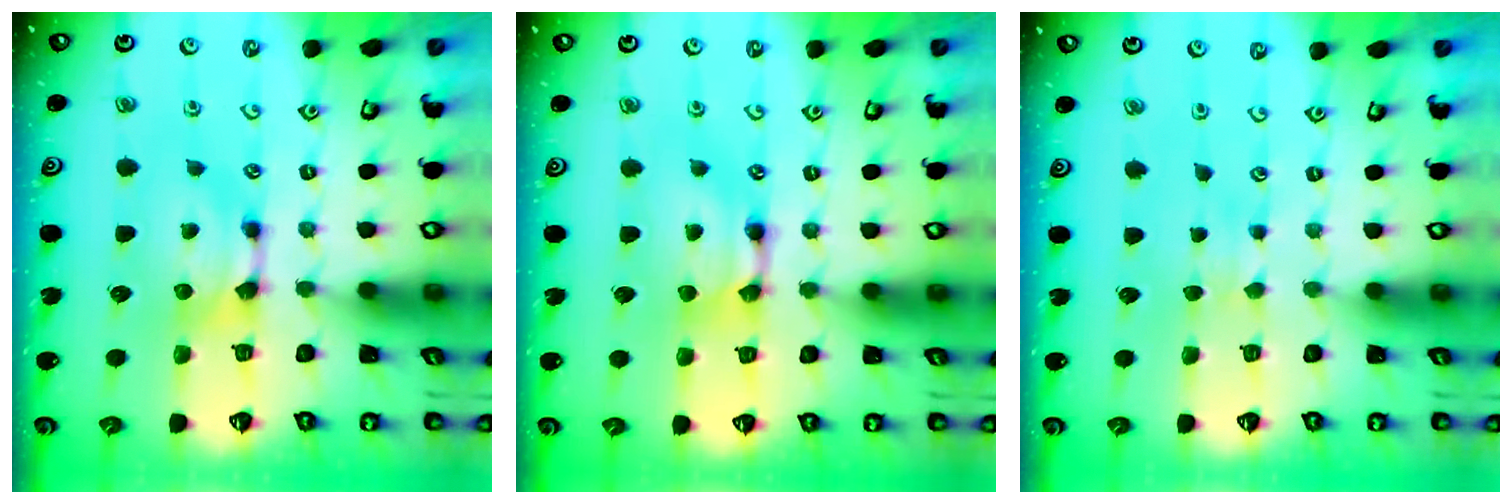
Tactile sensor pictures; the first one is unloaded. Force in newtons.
{"total": 2.0, "press": 2.0, "slide": 0.1}
{"total": 2.5, "press": 2.5, "slide": 0.5}